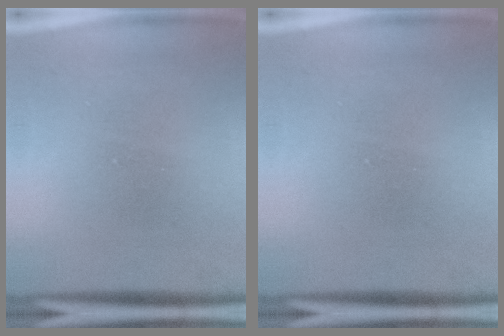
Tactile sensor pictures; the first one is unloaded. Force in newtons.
{"total": 0.0}